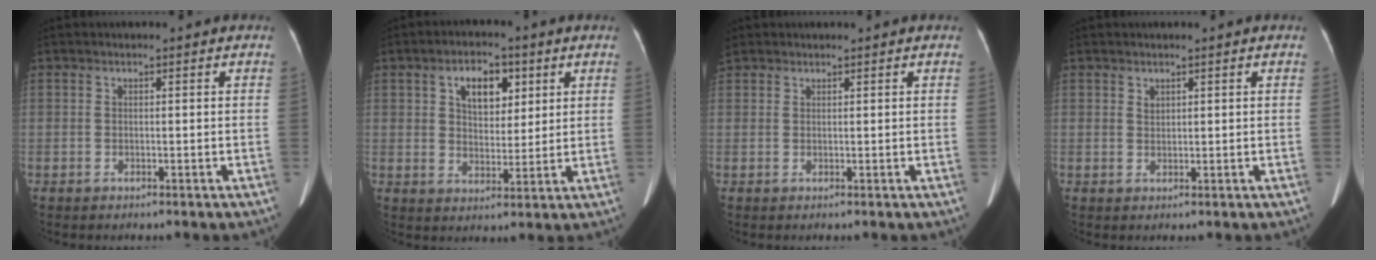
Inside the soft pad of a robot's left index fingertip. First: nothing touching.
{"total": 6.9, "force": [3.0, 3.9, 4.8], "torque": [-0.080, 0.015, 0.050]}
{"total": 2.0, "force": [1.6, 1.2, 0.3], "torque": [-0.015, 0.014, 0.034]}
{"total": 0.9, "force": [0.7, 0.4, 0.3], "torque": [-0.007, 0.004, 0.013]}